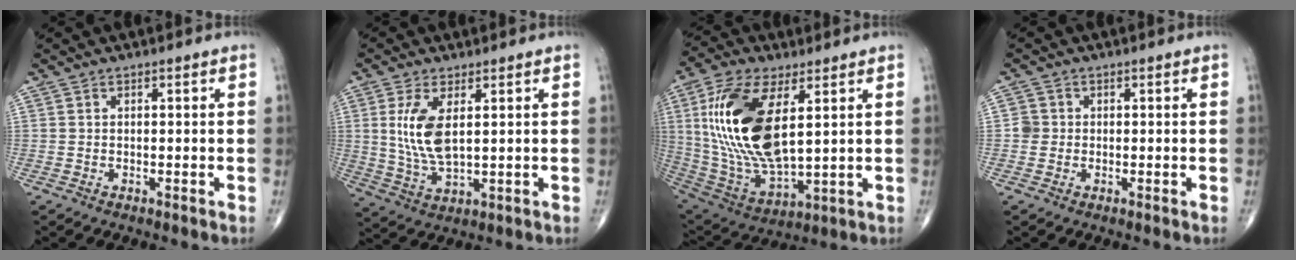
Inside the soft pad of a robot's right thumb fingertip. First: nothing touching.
{"total": 9.0, "force": [2.0, 3.9, 7.9], "torque": [-0.165, -0.015, 0.048]}
{"total": 22.0, "force": [5.0, 10.0, 19.0], "torque": [-0.386, -0.027, 0.099]}
{"total": 2.7, "force": [-0.2, 2.6, 0.8], "torque": [-0.003, 0.008, -0.008]}